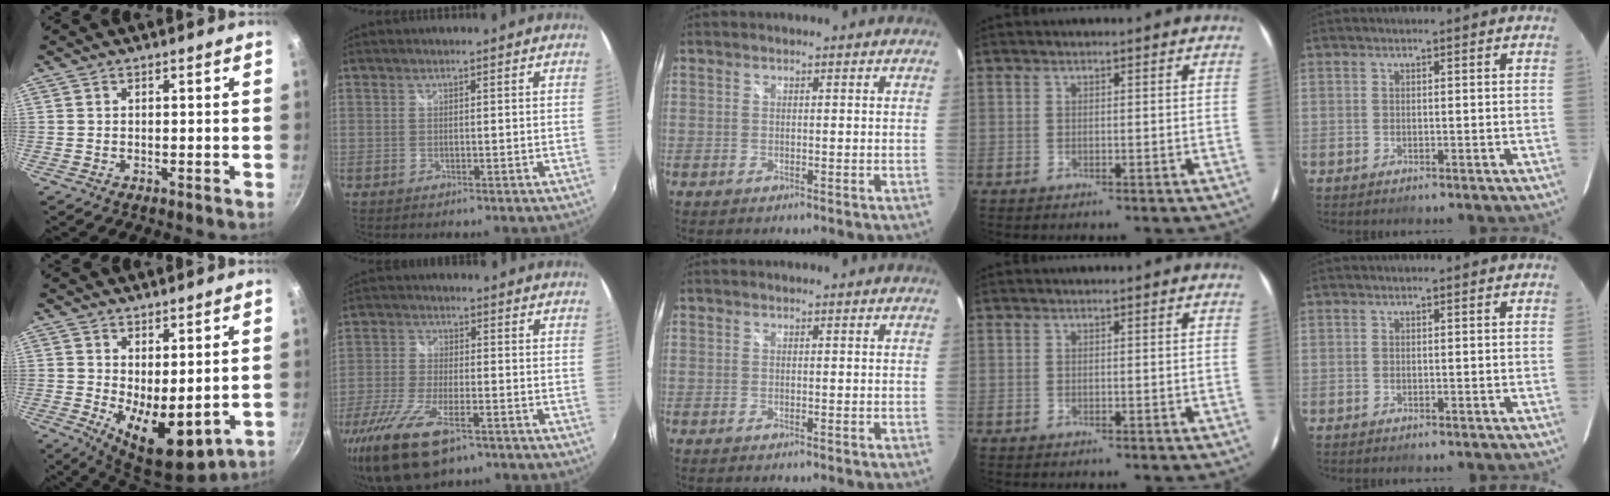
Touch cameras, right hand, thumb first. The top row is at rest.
{"thumb": {"total": 10.1, "force": [0.5, 4.7, 8.9], "torque": [-0.116, -0.032, 0.022]}, "index": {"total": 13.1, "force": [-8.3, 5.0, 8.7], "torque": [-0.198, -0.034, -0.160]}}